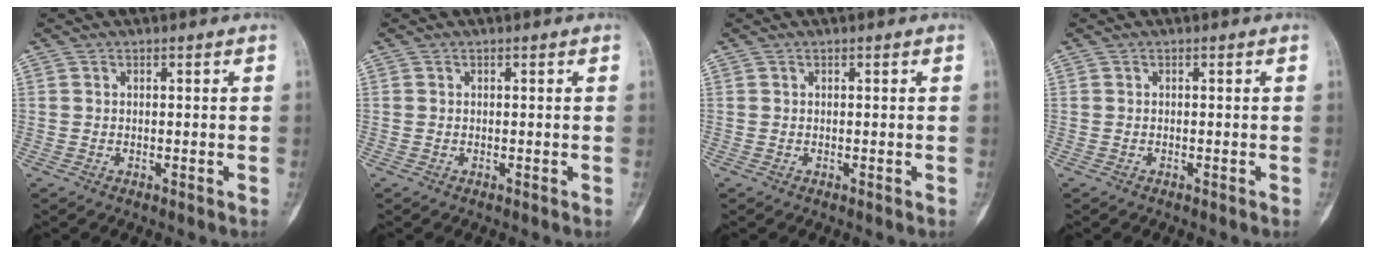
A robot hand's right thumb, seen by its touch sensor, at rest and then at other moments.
{"total": 0.0}
{"total": 0.0}
{"total": 0.0}